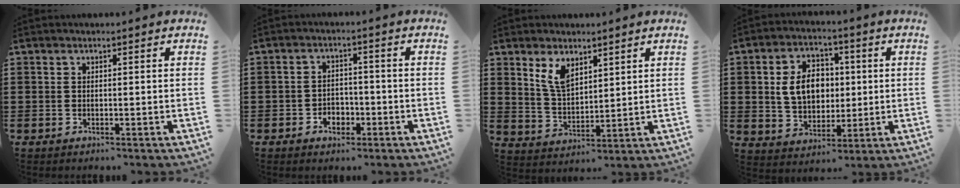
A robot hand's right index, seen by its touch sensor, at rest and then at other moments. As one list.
[{"total": 2.9, "force": [-1.6, 2.1, 1.2], "torque": [-0.027, 0.003, -0.035]}, {"total": 5.8, "force": [3.7, 2.7, 3.6], "torque": [-0.082, -0.001, 0.068]}, {"total": 8.2, "force": [0.9, 6.1, 5.4], "torque": [-0.119, 0.010, 0.008]}]